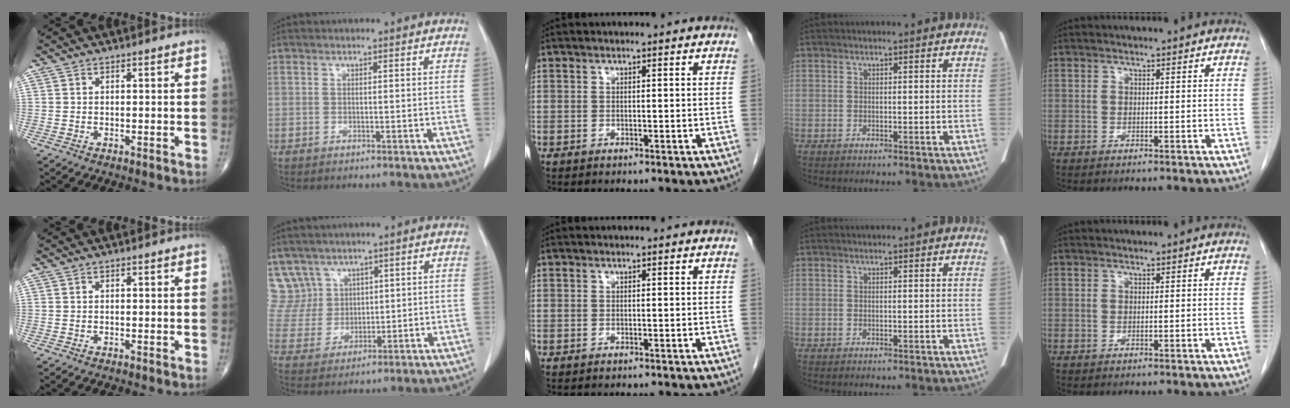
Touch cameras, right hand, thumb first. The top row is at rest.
{"index": {"total": 9.4, "force": [6.0, 7.2, 0.6], "torque": [-0.029, 0.025, 0.146]}}